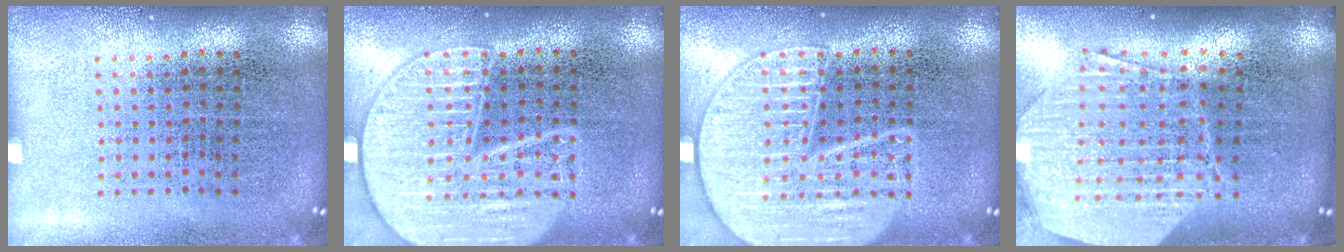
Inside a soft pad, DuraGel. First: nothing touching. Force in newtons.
{"total": 3.0, "press": 3.0, "slide": 0.2}
{"total": 2.5, "press": 2.5, "slide": 0.2}
{"total": 2.9, "press": 2.3, "slide": 1.8}